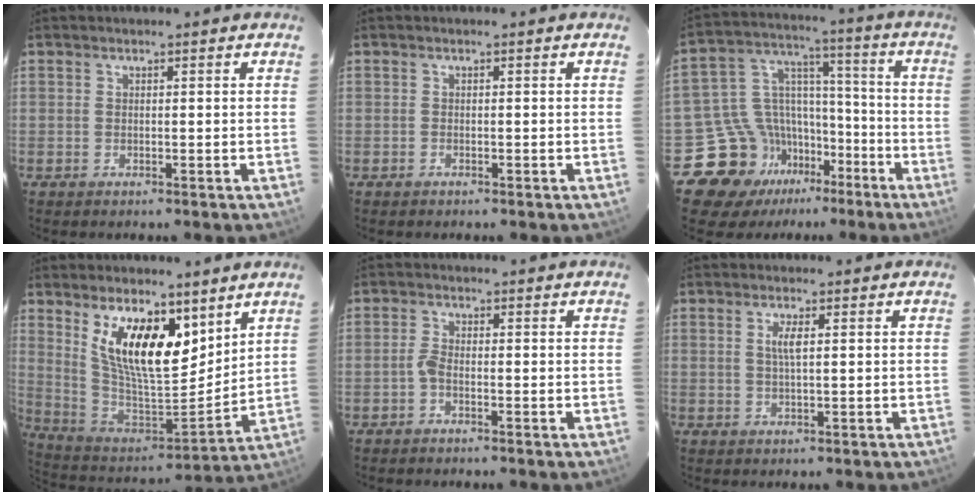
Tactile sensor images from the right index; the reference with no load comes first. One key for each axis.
{"total": 0.6, "fx": -0.4, "fy": 0.4, "fz": 0.0, "tx": -0.001, "ty": 0.002, "tz": -0.005}
{"total": 13.6, "fx": -8.8, "fy": 10.0, "fz": 2.5, "tx": -0.062, "ty": 0.058, "tz": -0.139}
{"total": 17.7, "fx": 9.2, "fy": 7.0, "fz": 13.3, "tx": -0.246, "ty": -0.002, "tz": 0.180}
{"total": 1.6, "fx": -0.9, "fy": 0.6, "fz": 1.2, "tx": -0.031, "ty": 0.005, "tz": -0.023}
{"total": 2.4, "fx": 0.6, "fy": 0.3, "fz": 2.3, "tx": -0.044, "ty": 0.000, "tz": 0.012}